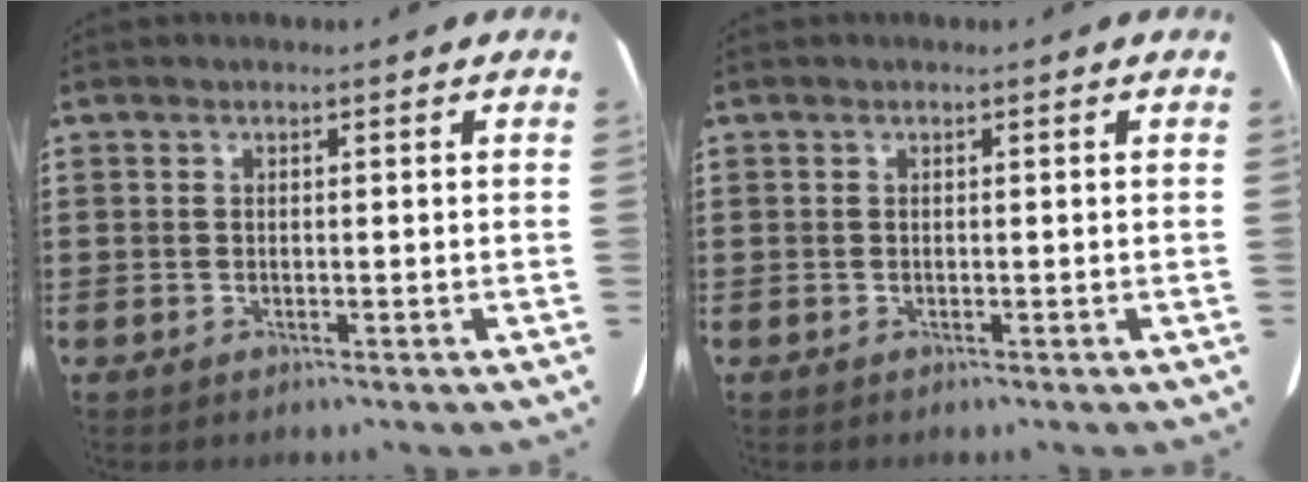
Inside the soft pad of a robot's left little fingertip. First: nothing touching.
{"total": 0.0}